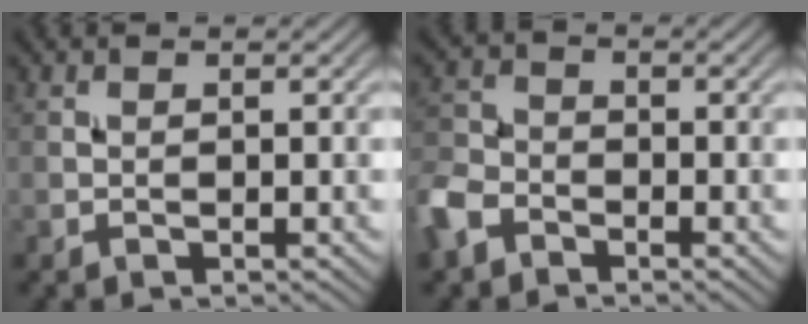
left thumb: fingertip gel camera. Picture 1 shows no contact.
{"total": 5.7, "force": [-3.6, 3.5, 2.7], "torque": [-0.074, -0.001, -0.089]}